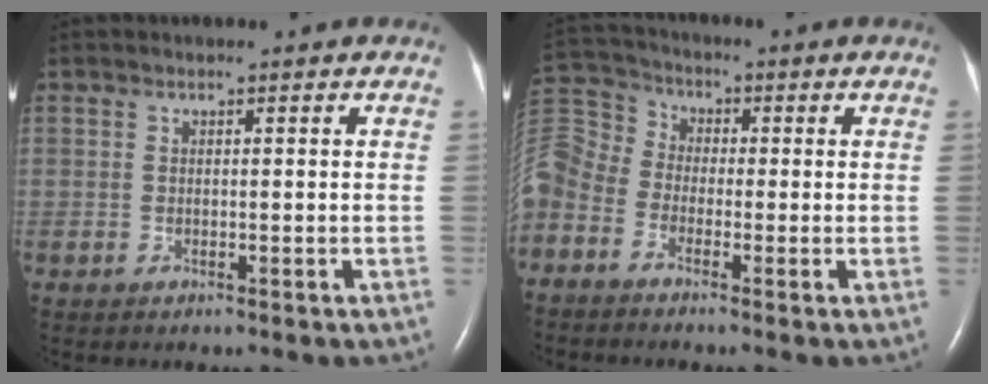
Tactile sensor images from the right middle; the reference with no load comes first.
{"total": 8.0, "force": [-3.3, 6.4, 3.5], "torque": [-0.095, 0.036, -0.077]}